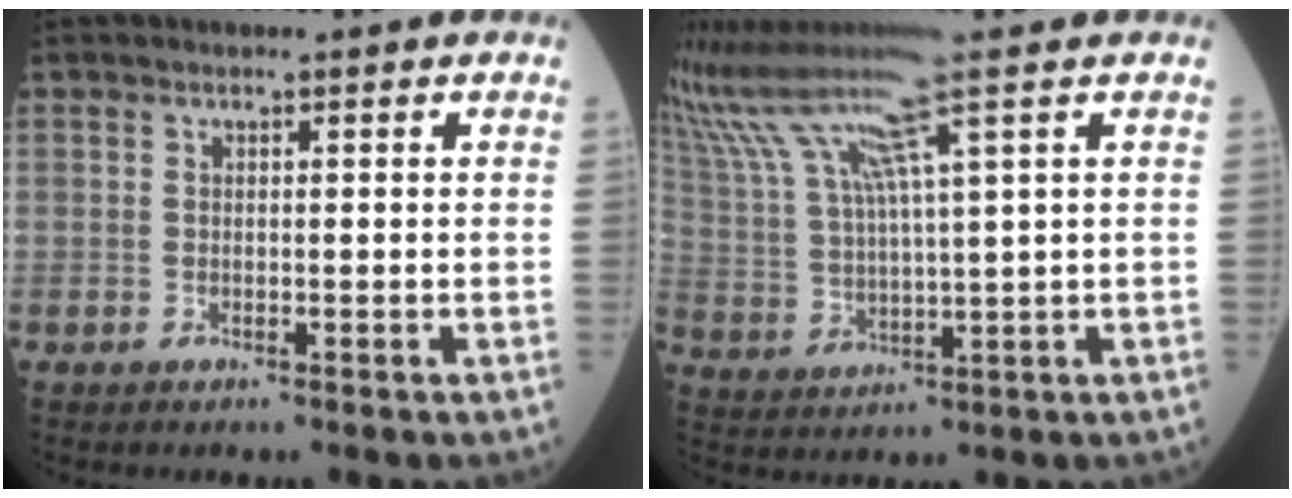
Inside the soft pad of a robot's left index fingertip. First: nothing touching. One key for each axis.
{"total": 13.4, "fx": 9.6, "fy": -0.6, "fz": 9.3, "tx": -0.209, "ty": 0.014, "tz": 0.186}